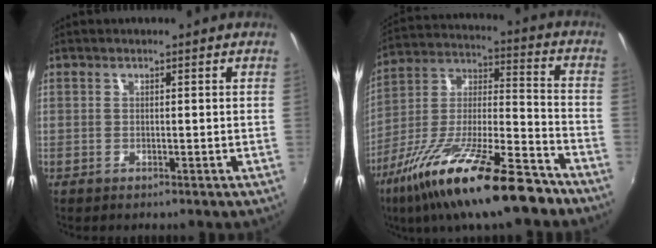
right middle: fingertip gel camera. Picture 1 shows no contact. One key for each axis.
{"total": 23.2, "fx": -15.3, "fy": 5.2, "fz": 16.7, "tx": -0.301, "ty": -0.031, "tz": -0.258}